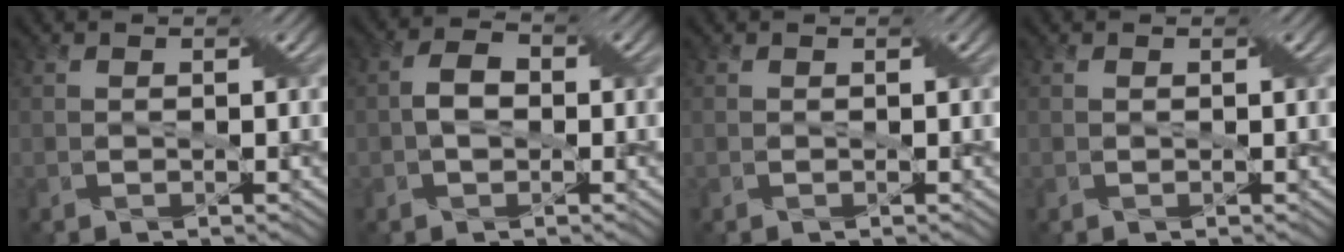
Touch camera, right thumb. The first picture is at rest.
{"total": 3.1, "force": [-0.5, 2.0, 2.3], "torque": [-0.050, 0.005, -0.013]}
{"total": 0.0}
{"total": 0.0}